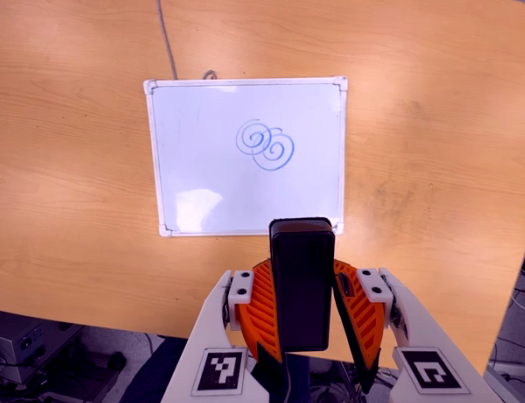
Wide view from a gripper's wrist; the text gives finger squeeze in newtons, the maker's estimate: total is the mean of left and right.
{"total": 5.6, "left": 5.6, "right": 5.6}